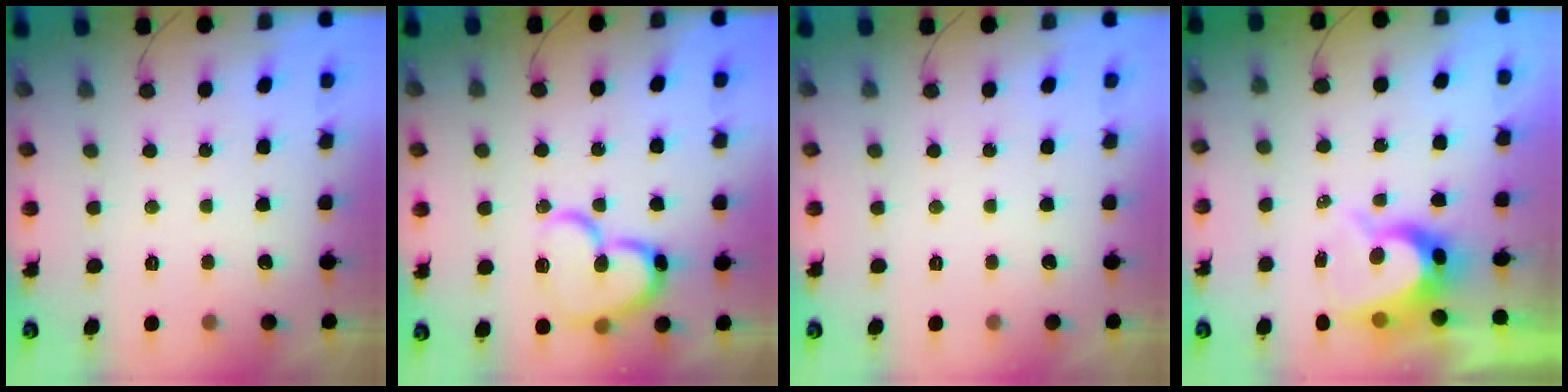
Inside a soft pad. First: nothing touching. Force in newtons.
{"total": 16.2, "press": 16.1, "slide": 1.7}
{"total": 0.0}
{"total": 8.6, "press": 8.5, "slide": 1.0}